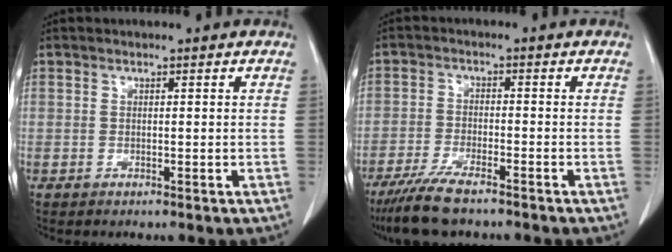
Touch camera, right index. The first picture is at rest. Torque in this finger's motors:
{"motor_torque": [0.86, -0.83, 0.12, 0.10]}